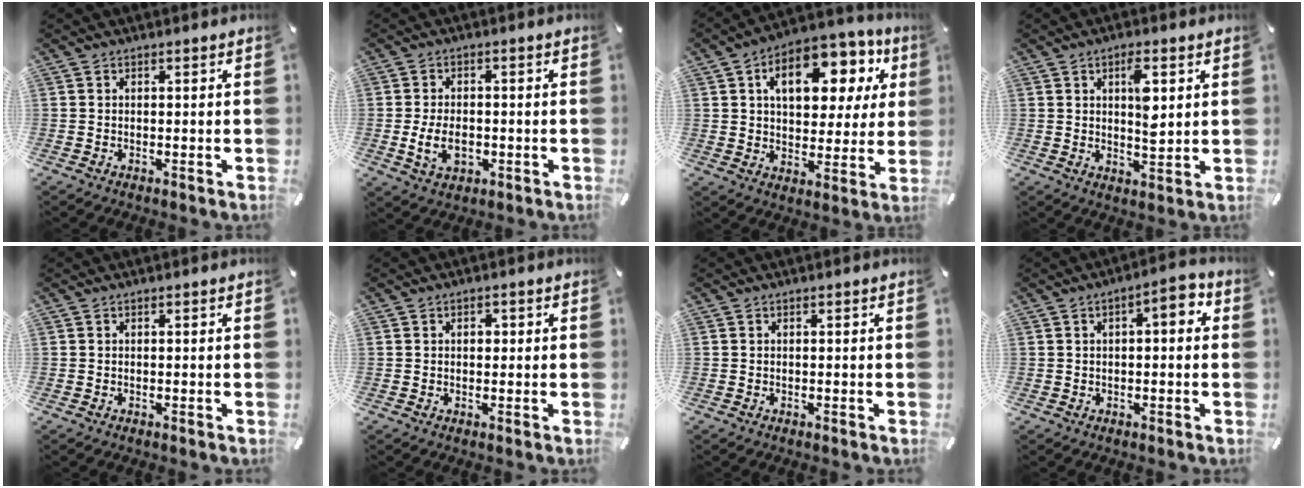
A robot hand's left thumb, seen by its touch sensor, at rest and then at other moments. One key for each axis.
{"total": 6.7, "fx": -1.6, "fy": 4.4, "fz": 4.8, "tx": -0.096, "ty": 0.000, "tz": -0.030}
{"total": 16.4, "fx": 6.6, "fy": 9.8, "fz": 11.4, "tx": -0.169, "ty": -0.017, "tz": 0.109}
{"total": 6.8, "fx": 2.3, "fy": 2.6, "fz": 5.9, "tx": -0.084, "ty": -0.012, "tz": 0.030}
{"total": 0.0}
{"total": 2.0, "fx": 0.3, "fy": 1.4, "fz": 1.4, "tx": -0.013, "ty": 0.001, "tz": -0.002}
{"total": 0.0}
{"total": 5.4, "fx": 0.9, "fy": 2.1, "fz": 4.8, "tx": -0.067, "ty": 0.005, "tz": 0.009}